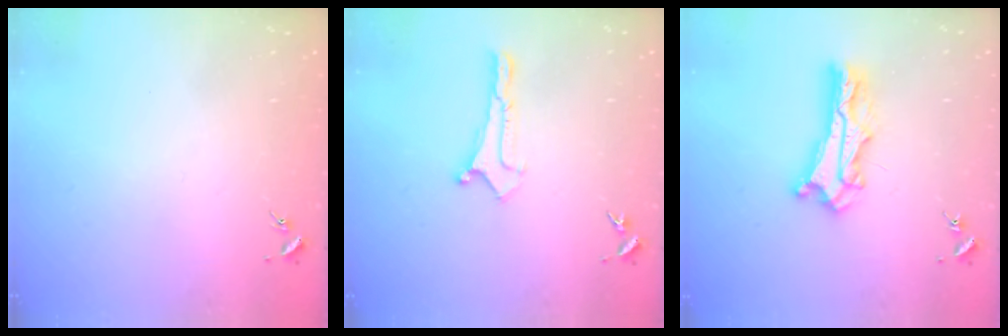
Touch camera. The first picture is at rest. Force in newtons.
{"total": 0.0}
{"total": 7.4, "press": 7.3, "slide": 0.6}